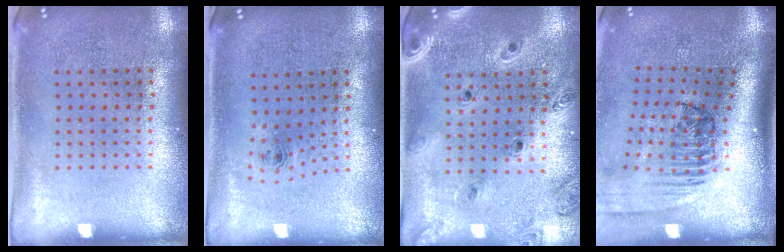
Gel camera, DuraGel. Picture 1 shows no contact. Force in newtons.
{"total": 0.8, "press": 0.4, "slide": 0.7}
{"total": 1.2, "press": 1.2, "slide": 0.2}
{"total": 2.4, "press": 1.7, "slide": 1.7}